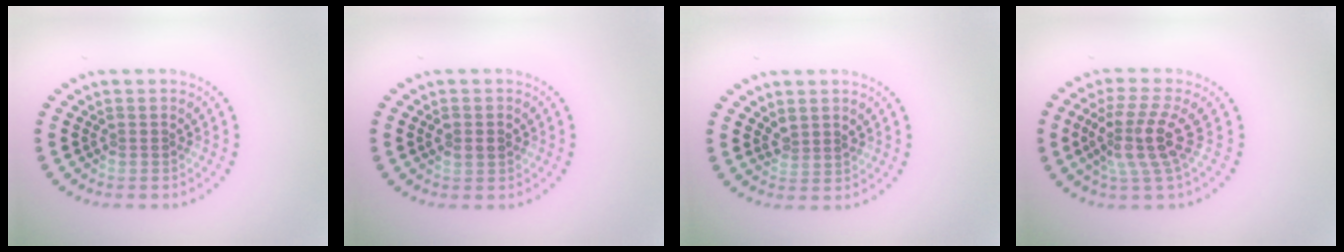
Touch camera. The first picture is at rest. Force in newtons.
{"total": 1.5, "press": 1.5, "slide": 0.3}
{"total": 1.4, "press": 1.1, "slide": 0.9}
{"total": 4.0, "press": 3.0, "slide": 2.6}